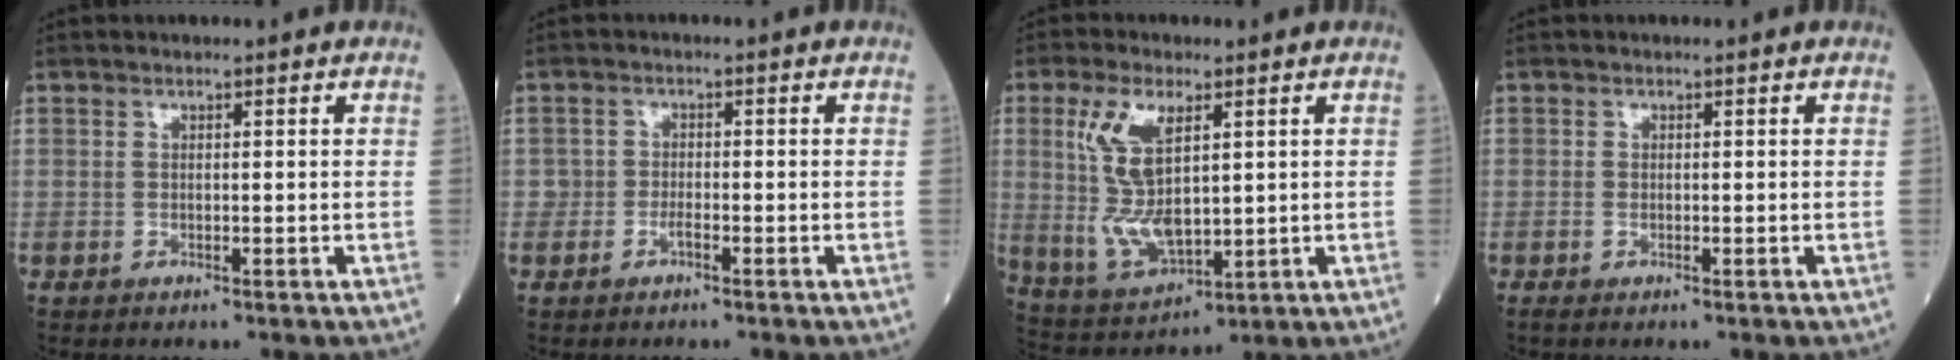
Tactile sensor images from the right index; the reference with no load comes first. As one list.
[{"total": 1.4, "force": [-0.9, 0.8, 0.7], "torque": [-0.008, 0.004, -0.017]}, {"total": 10.9, "force": [2.5, 4.2, 9.8], "torque": [-0.214, 0.000, 0.058]}, {"total": 0.6, "force": [-0.3, 0.2, 0.4], "torque": [-0.012, -0.001, -0.004]}]